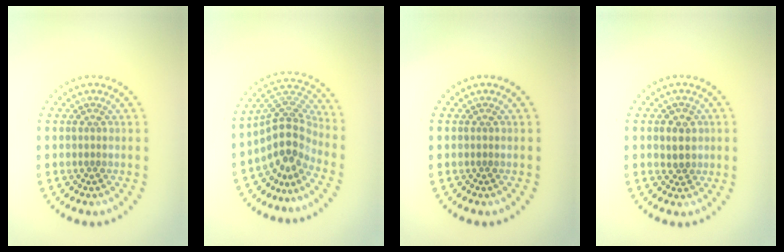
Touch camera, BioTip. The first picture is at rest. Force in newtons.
{"total": 4.4, "press": 3.1, "slide": 3.1}
{"total": 0.0}
{"total": 2.3, "press": 2.2, "slide": 0.6}